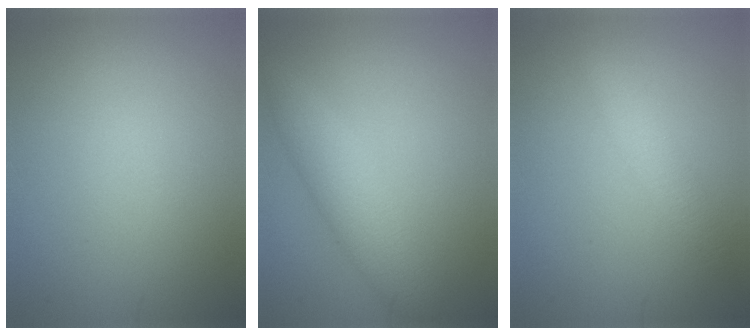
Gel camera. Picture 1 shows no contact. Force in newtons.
{"total": 3.5, "press": 3.5, "slide": 0.1}
{"total": 1.9, "press": 1.9, "slide": 0.1}